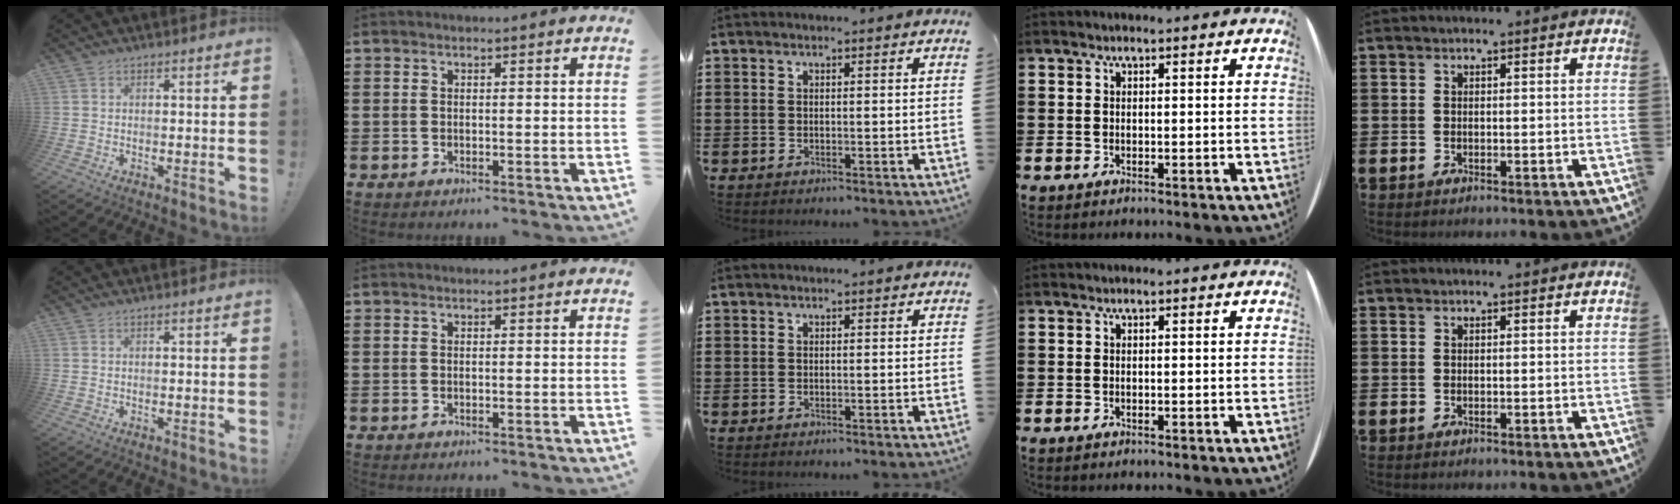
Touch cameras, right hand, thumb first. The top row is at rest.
{}